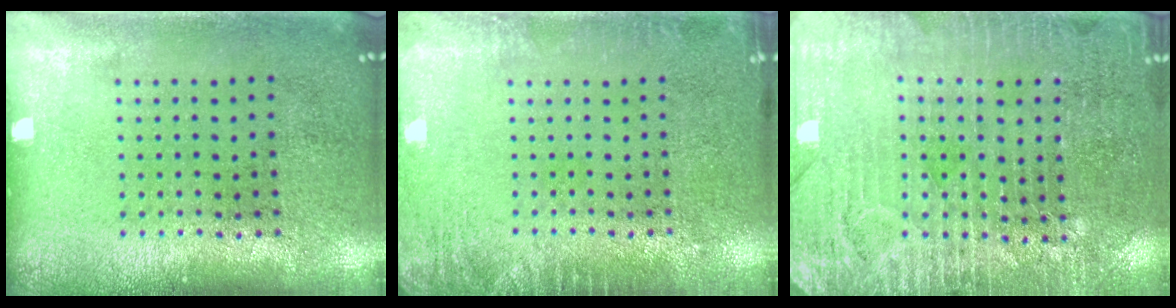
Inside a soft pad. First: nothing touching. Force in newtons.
{"total": 2.1, "press": 2.1, "slide": 0.4}
{"total": 3.3, "press": 3.0, "slide": 1.3}